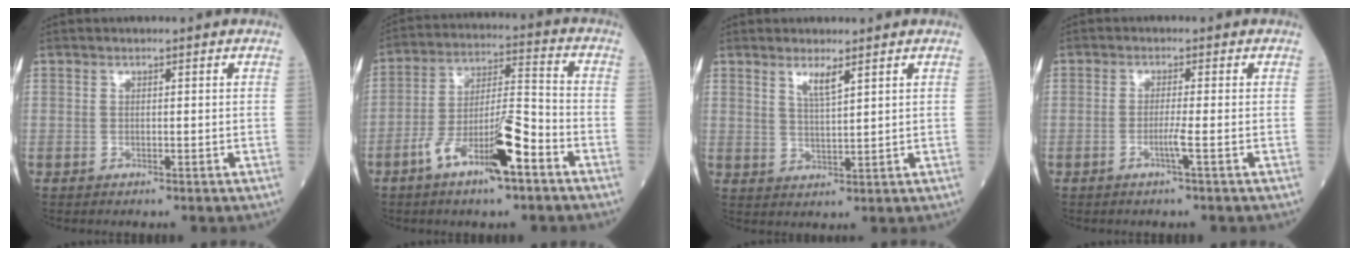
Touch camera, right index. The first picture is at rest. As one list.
[{"total": 11.9, "force": [-6.2, 2.1, 10.0], "torque": [-0.182, 0.004, -0.110]}, {"total": 3.2, "force": [2.1, 0.1, 2.4], "torque": [-0.049, -0.007, 0.043]}, {"total": 2.0, "force": [-0.9, -0.7, 1.7], "torque": [-0.034, -0.003, -0.020]}]